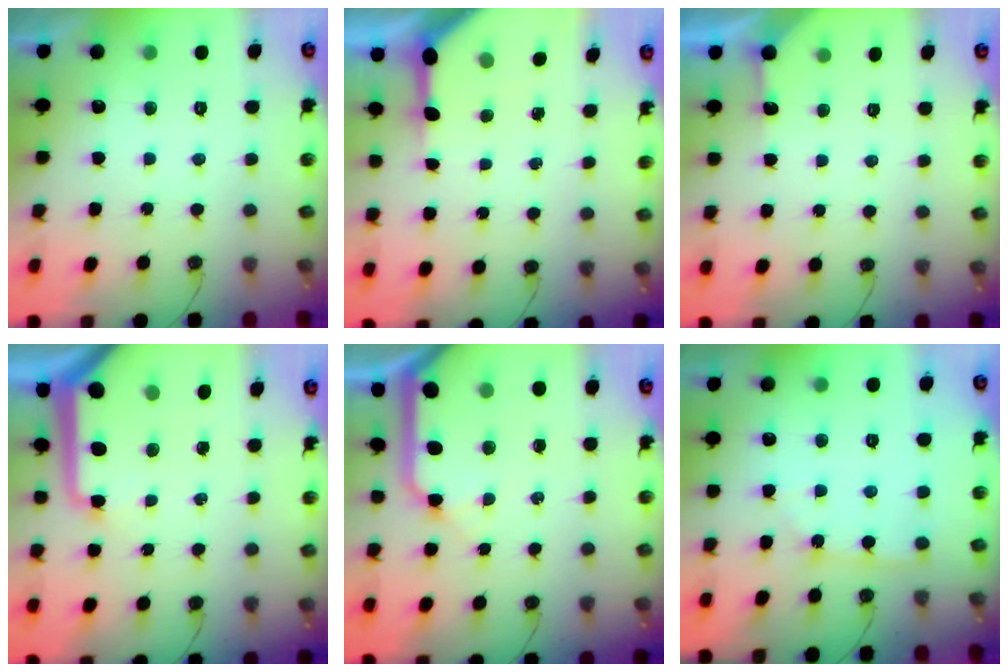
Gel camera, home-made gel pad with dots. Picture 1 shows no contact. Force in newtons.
{"total": 6.7, "press": 6.7, "slide": 0.7}
{"total": 3.3, "press": 3.3, "slide": 0.4}
{"total": 12.9, "press": 12.8, "slide": 1.2}
{"total": 13.6, "press": 13.5, "slide": 1.7}
{"total": 2.5, "press": 2.5, "slide": 0.3}